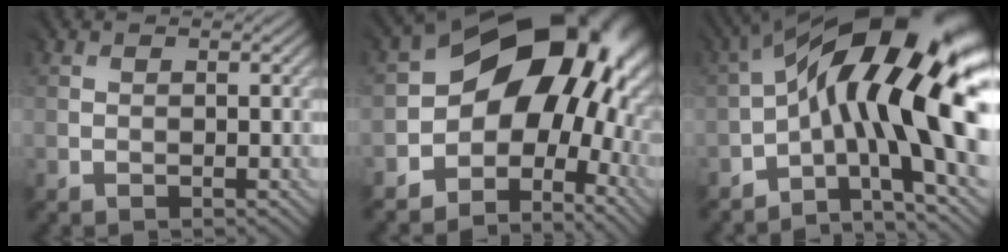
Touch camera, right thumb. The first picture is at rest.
{"total": 13.9, "force": [-0.7, 10.9, 8.5], "torque": [-0.100, -0.010, -0.014]}
{"total": 18.4, "force": [-0.1, 6.3, 17.2], "torque": [-0.268, 0.026, -0.026]}